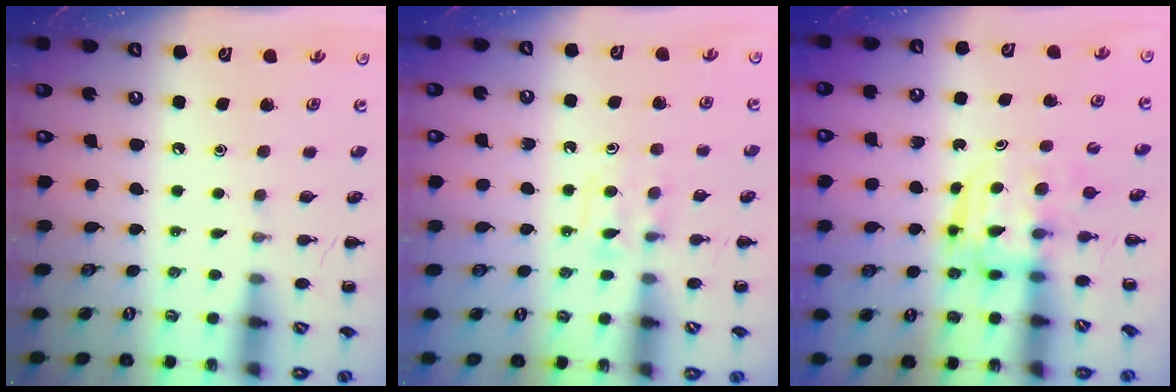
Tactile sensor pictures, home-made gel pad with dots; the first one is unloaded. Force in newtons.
{"total": 6.3, "press": 6.0, "slide": 1.8}
{"total": 3.0, "press": 3.0, "slide": 0.2}